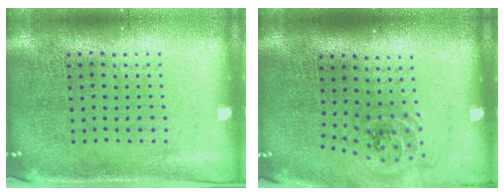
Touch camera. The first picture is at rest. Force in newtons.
{"total": 1.1, "press": 1.0, "slide": 0.2}